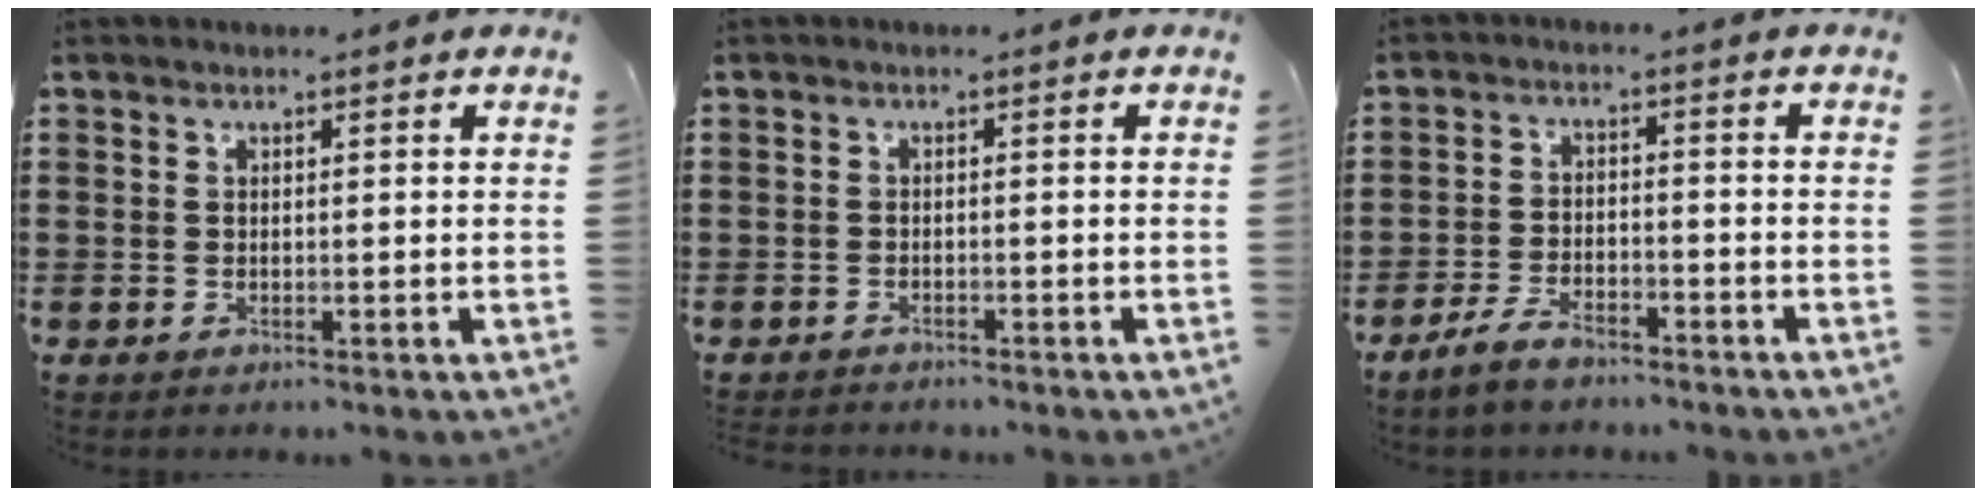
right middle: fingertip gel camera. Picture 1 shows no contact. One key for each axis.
{"total": 1.4, "fx": -1.4, "fy": 0.3, "fz": -0.2, "tx": 0.000, "ty": 0.002, "tz": -0.031}
{"total": 4.9, "fx": -4.0, "fy": 1.6, "fz": 2.2, "tx": -0.050, "ty": 0.004, "tz": -0.078}